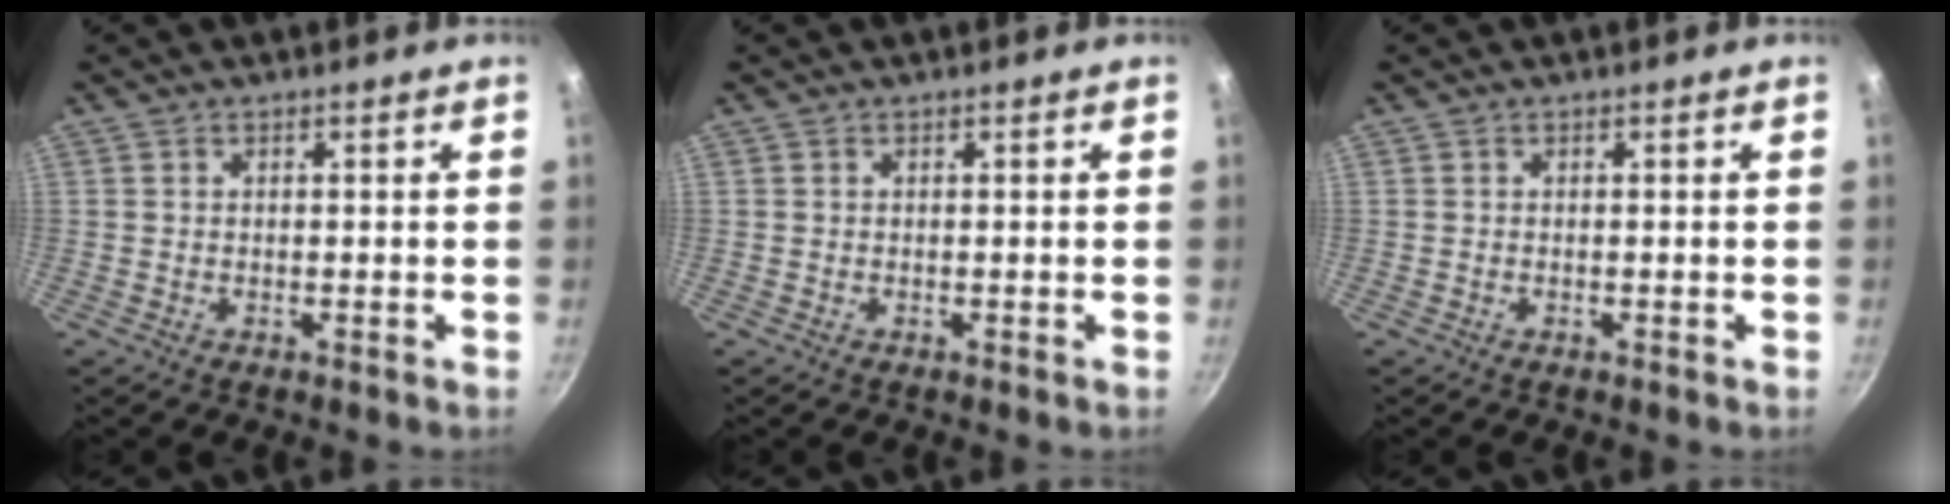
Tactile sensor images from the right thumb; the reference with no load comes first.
{"total": 0.0}
{"total": 0.0}